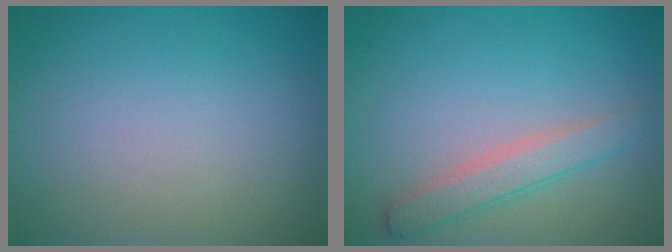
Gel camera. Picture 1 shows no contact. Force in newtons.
{"total": 2.6, "press": 2.6, "slide": 0.1}